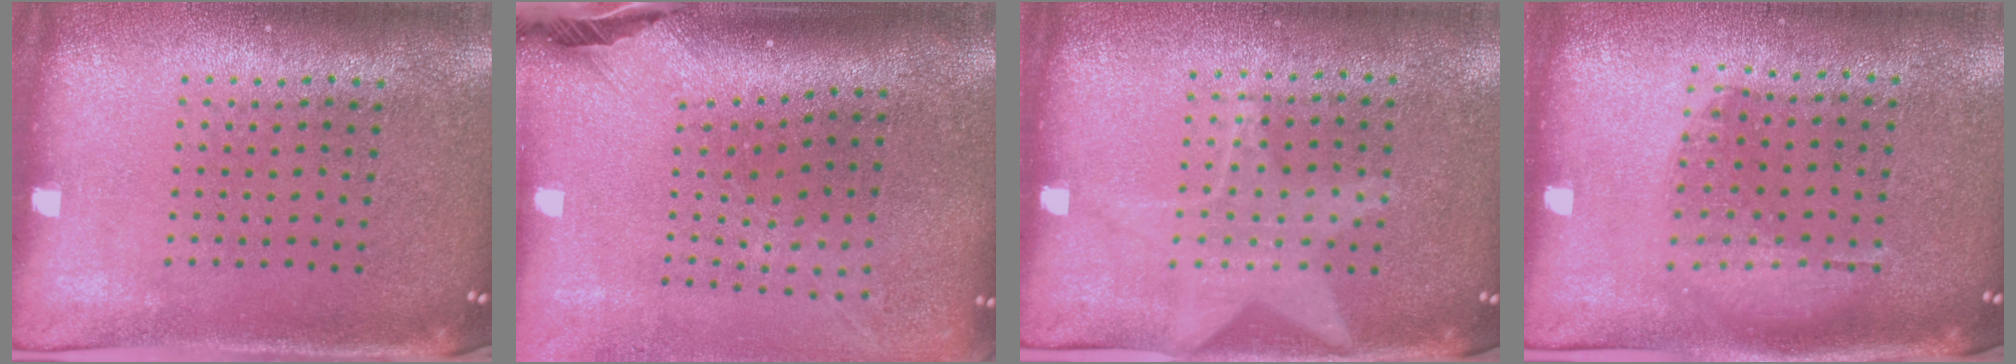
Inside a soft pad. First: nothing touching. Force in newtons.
{"total": 2.5, "press": 1.8, "slide": 1.7}
{"total": 1.1, "press": 0.9, "slide": 0.6}
{"total": 1.0, "press": 0.9, "slide": 0.4}